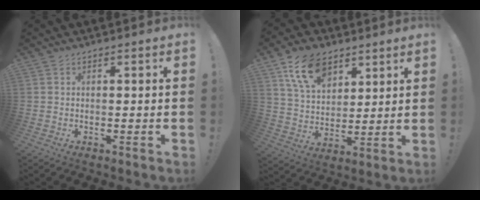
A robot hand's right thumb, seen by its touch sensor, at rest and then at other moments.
{"total": 14.1, "force": [8.2, 8.6, 7.5], "torque": [-0.129, -0.031, 0.156]}